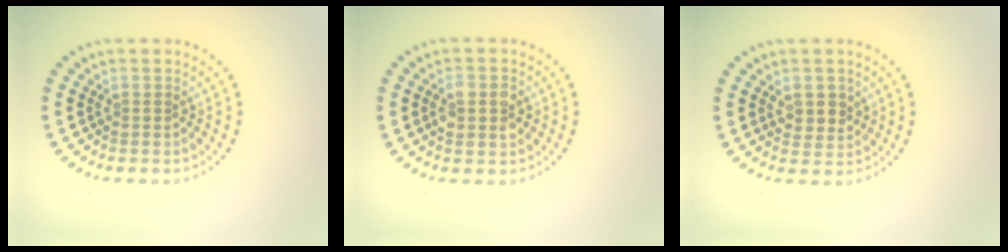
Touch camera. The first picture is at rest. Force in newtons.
{"total": 3.0, "press": 2.9, "slide": 0.2}
{"total": 2.4, "press": 2.2, "slide": 0.9}